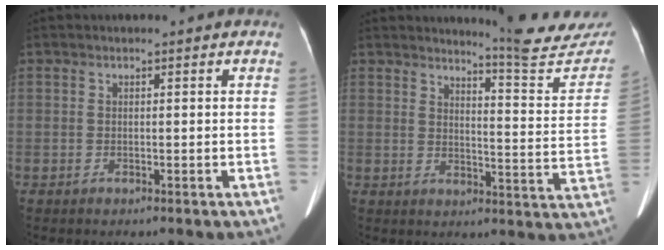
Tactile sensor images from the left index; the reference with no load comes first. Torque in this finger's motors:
{"motor_torque": [0.40, -1.74, 0.01, 0.01]}